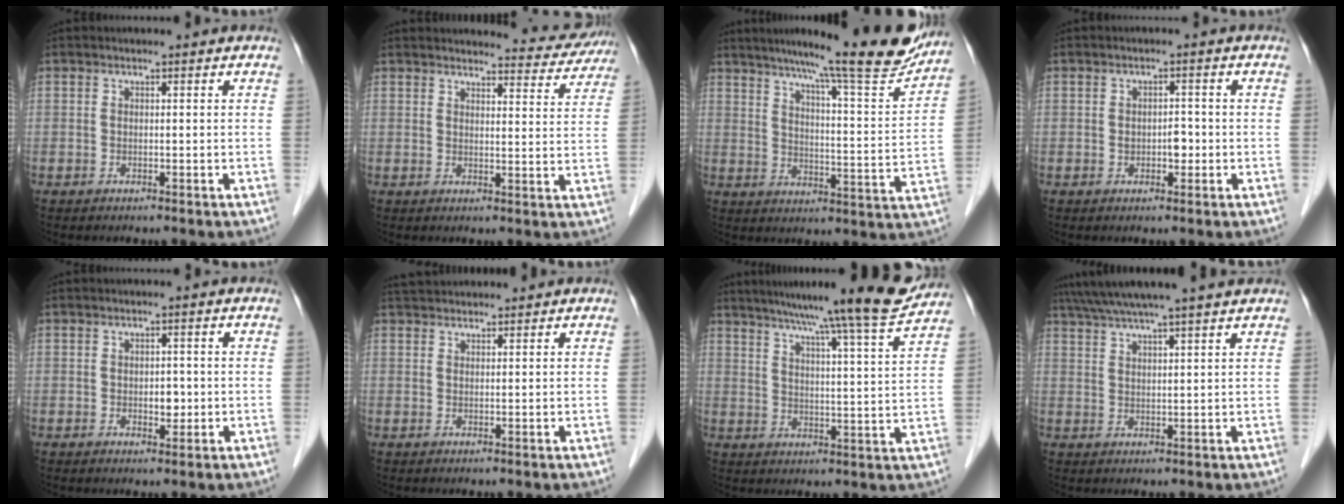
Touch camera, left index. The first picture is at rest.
{"total": 9.1, "force": [8.9, 1.4, 1.0], "torque": [0.002, -0.019, 0.088]}
{"total": 19.1, "force": [16.8, 0.5, 9.2], "torque": [-0.135, -0.036, 0.222]}
{"total": 2.1, "force": [-0.5, 1.3, 1.6], "torque": [-0.023, 0.003, -0.004]}
{"total": 2.0, "force": [-0.3, 1.3, 1.6], "torque": [-0.022, 0.000, 0.000]}
{"total": 3.9, "force": [3.8, 0.6, 1.0], "torque": [-0.017, 0.038, 0.067]}
{"total": 17.2, "force": [15.0, -1.0, 8.4], "torque": [-0.128, -0.022, 0.201]}
{"total": 12.5, "force": [10.8, -0.8, 6.1], "torque": [-0.109, 0.033, 0.154]}